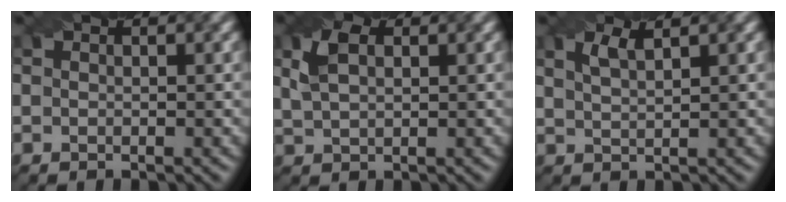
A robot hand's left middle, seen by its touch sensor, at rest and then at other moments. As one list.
[{"total": 3.3, "force": [1.3, 2.0, 2.4], "torque": [-0.057, 0.006, 0.025]}, {"total": 2.1, "force": [1.3, 0.6, 1.6], "torque": [-0.028, 0.002, 0.024]}]